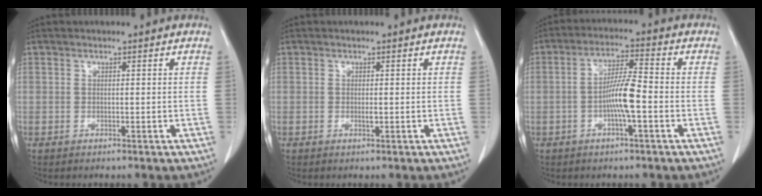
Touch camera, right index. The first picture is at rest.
{"total": 0.6, "force": [0.0, 0.2, 0.6], "torque": [-0.012, -0.003, 0.000]}
{"total": 6.5, "force": [-1.7, 0.4, 6.2], "torque": [-0.126, 0.007, -0.032]}